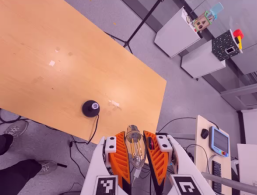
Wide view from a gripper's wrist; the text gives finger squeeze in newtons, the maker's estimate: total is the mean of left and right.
{"total": 20.4, "left": 21.7, "right": 19.1}